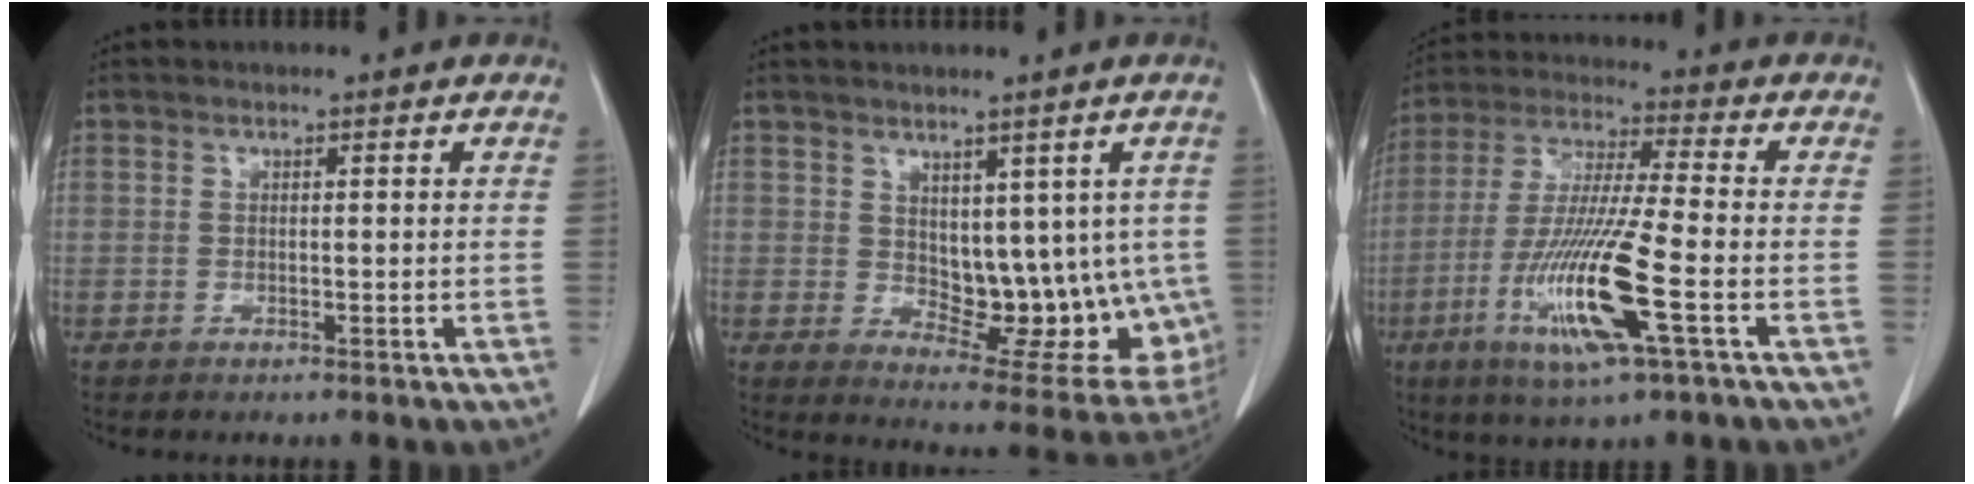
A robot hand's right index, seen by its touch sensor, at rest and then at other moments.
{"total": 13.4, "force": [0.7, 7.3, 11.2], "torque": [-0.125, -0.004, 0.031]}
{"total": 15.2, "force": [-5.3, 0.4, 14.2], "torque": [-0.295, -0.024, -0.101]}